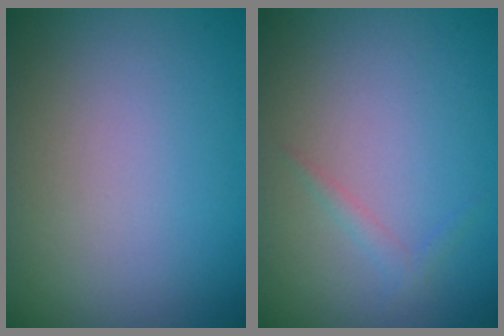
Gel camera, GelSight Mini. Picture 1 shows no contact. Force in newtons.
{"total": 0.9, "press": 0.9, "slide": 0.0}